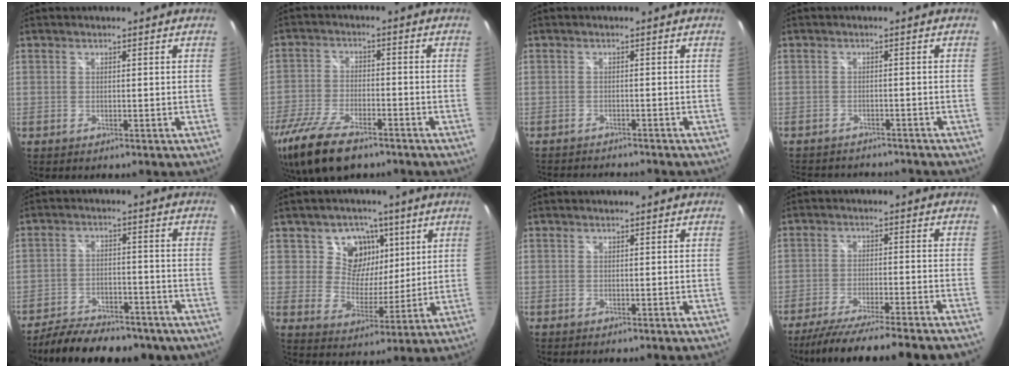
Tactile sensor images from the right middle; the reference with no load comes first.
{"total": 14.5, "force": [-10.3, 5.5, 8.6], "torque": [-0.204, -0.041, -0.192]}
{"total": 5.8, "force": [-5.5, 0.6, 1.7], "torque": [-0.043, -0.016, -0.083]}
{"total": 9.2, "force": [-8.3, 2.7, 3.0], "torque": [-0.072, -0.017, -0.117]}
{"total": 16.3, "force": [-12.9, 6.1, 7.9], "torque": [-0.159, -0.013, -0.179]}
{"total": 9.9, "force": [4.5, 8.2, 3.3], "torque": [-0.059, -0.008, 0.072]}
{"total": 0.0}
{"total": 15.2, "force": [-13.3, -1.0, 7.2], "torque": [-0.136, -0.030, -0.203]}